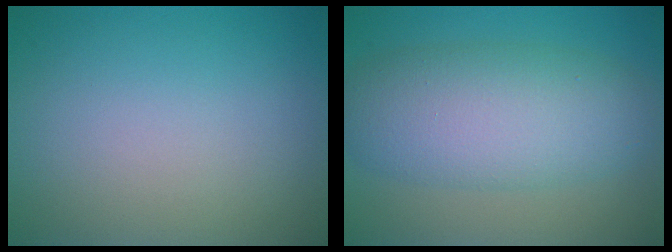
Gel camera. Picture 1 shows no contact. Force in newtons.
{"total": 7.6, "press": 7.6, "slide": 0.2}